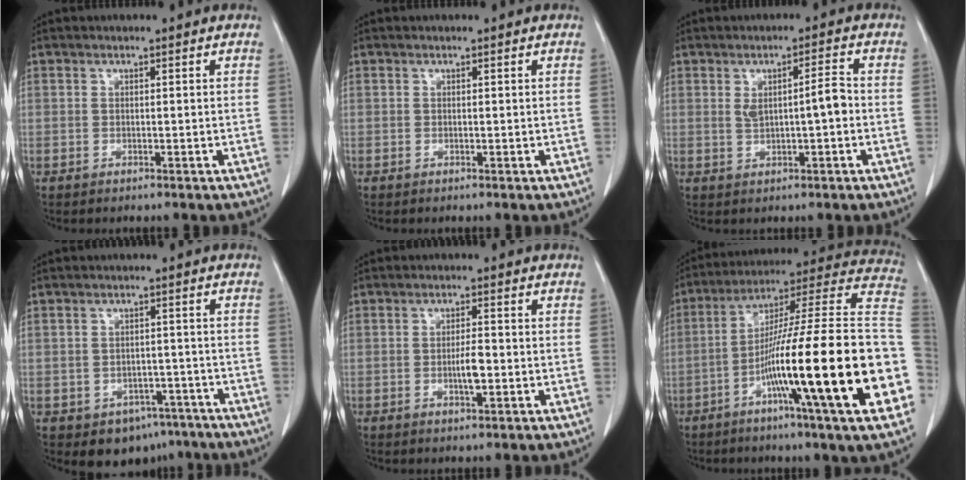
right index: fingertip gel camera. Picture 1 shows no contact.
{"total": 0.0}
{"total": 4.4, "force": [0.1, 0.8, 4.3], "torque": [-0.074, 0.011, 0.006]}
{"total": 7.3, "force": [-4.8, 5.2, 1.9], "torque": [-0.004, 0.017, -0.057]}
{"total": 3.3, "force": [-0.7, 0.6, 3.1], "torque": [-0.057, -0.001, -0.011]}
{"total": 30.2, "force": [-7.7, 0.5, 29.2], "torque": [-0.360, -0.012, -0.144]}